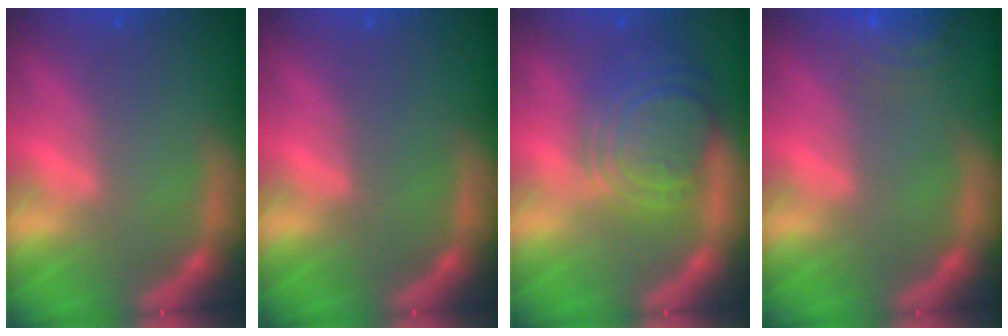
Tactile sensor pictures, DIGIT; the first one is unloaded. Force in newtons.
{"total": 0.0}
{"total": 8.5}
{"total": 5.6}